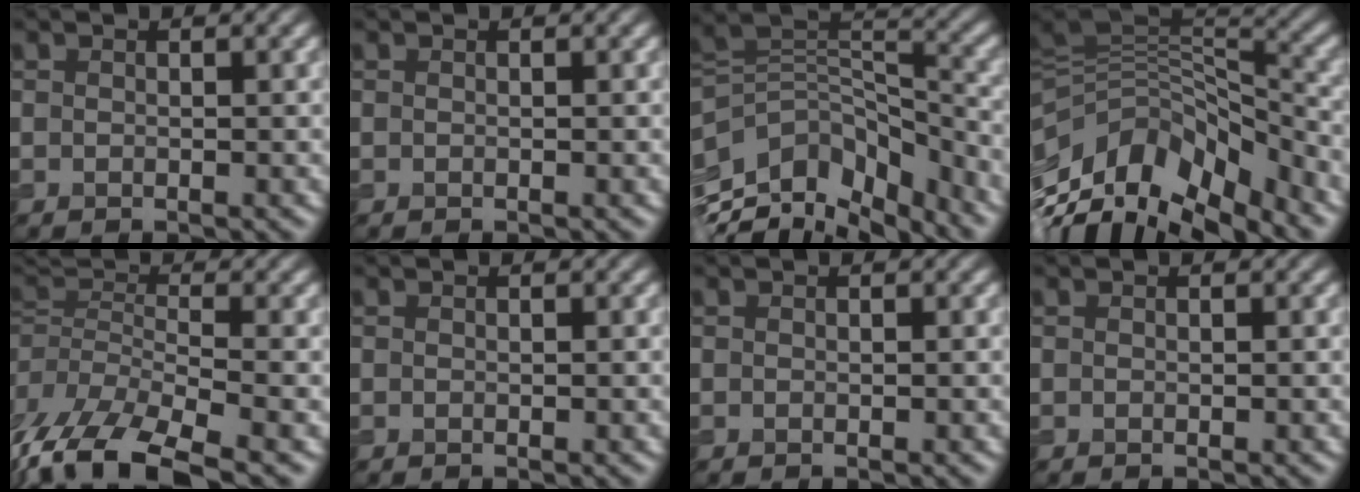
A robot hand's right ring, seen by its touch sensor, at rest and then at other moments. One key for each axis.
{"total": 0.0}
{"total": 10.3, "fx": -6.6, "fy": 5.9, "fz": 5.3, "tx": -0.114, "ty": 0.020, "tz": -0.114}
{"total": 12.0, "fx": -6.3, "fy": 6.4, "fz": 7.9, "tx": -0.160, "ty": 0.021, "tz": -0.114}
{"total": 11.1, "fx": -7.4, "fy": 3.4, "fz": 7.6, "tx": -0.156, "ty": -0.010, "tz": -0.134}
{"total": 0.0}
{"total": 0.0}
{"total": 0.0}